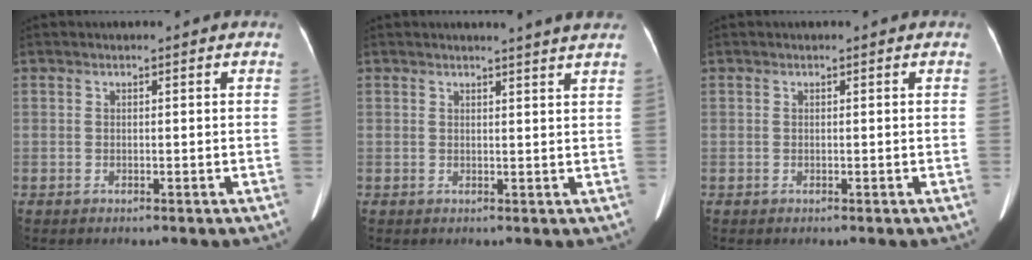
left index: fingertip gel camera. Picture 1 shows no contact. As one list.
[{"total": 4.6, "force": [4.2, -0.8, 1.8], "torque": [-0.024, -0.003, 0.035]}, {"total": 0.0}]